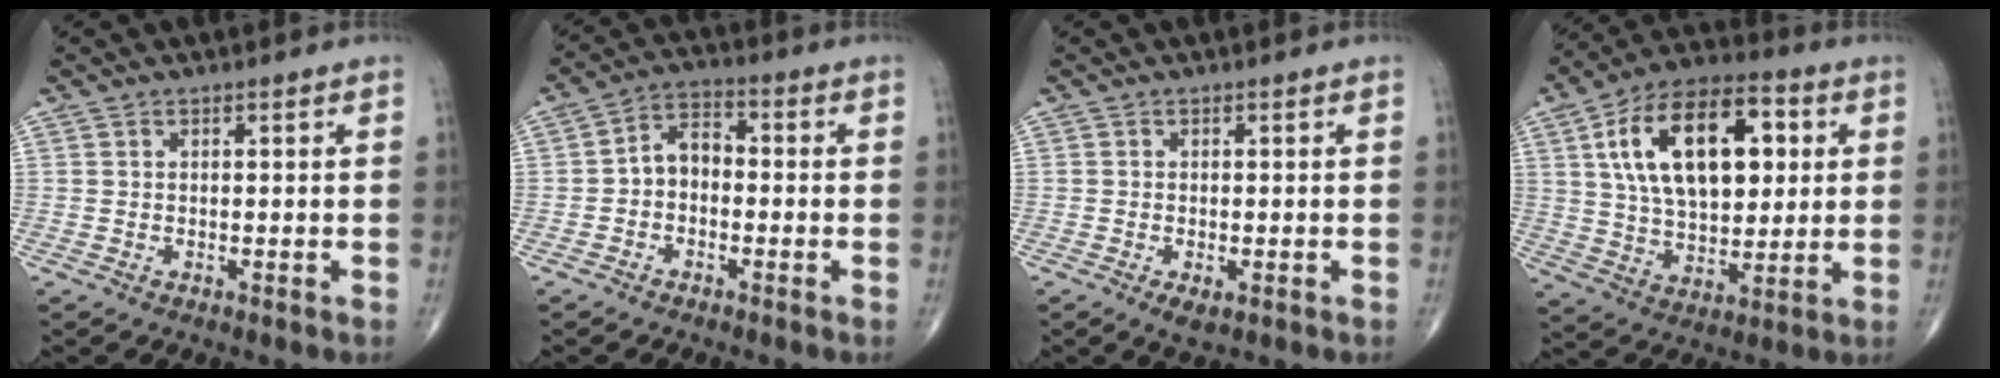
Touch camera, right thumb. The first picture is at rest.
{"total": 5.8, "force": [-1.0, 4.1, 3.9], "torque": [-0.052, 0.026, -0.033]}
{"total": 2.4, "force": [-1.0, 1.1, 1.9], "torque": [-0.034, -0.004, -0.014]}
{"total": 22.2, "force": [5.8, 12.2, 17.7], "torque": [-0.270, 0.002, 0.094]}